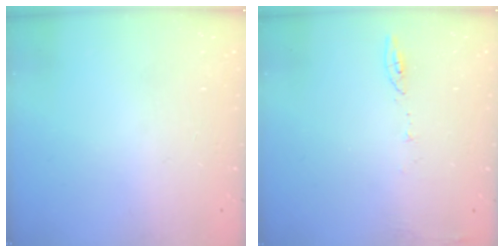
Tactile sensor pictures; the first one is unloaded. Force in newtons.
{"total": 5.8, "press": 5.7, "slide": 0.9}